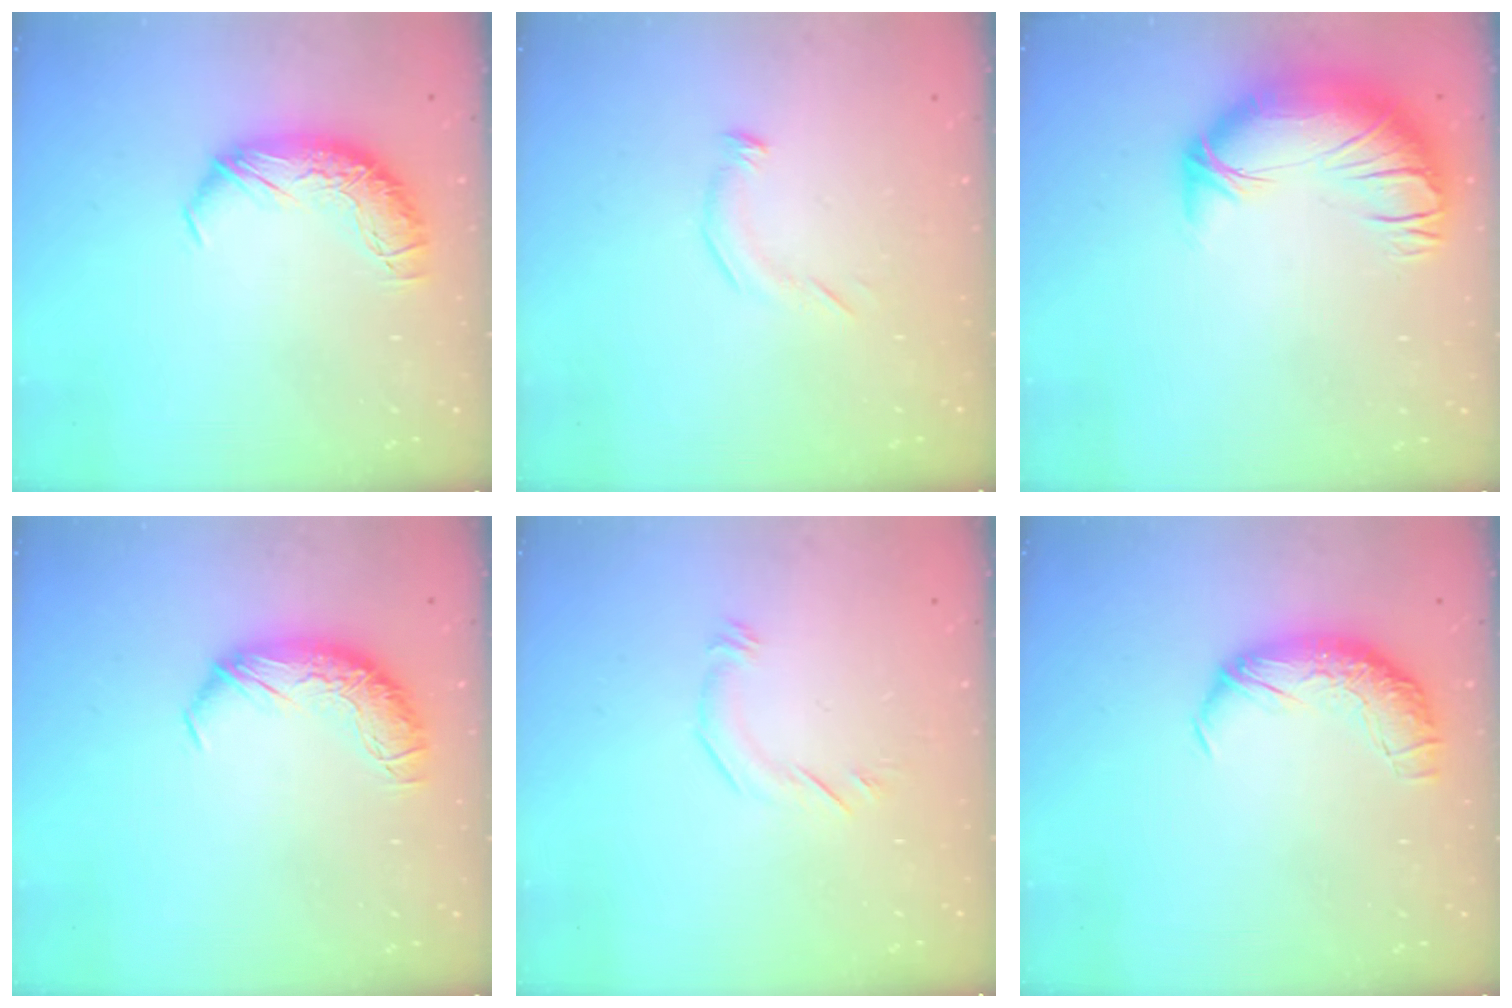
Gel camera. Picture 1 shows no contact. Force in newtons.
{"total": 3.7, "press": 3.6, "slide": 0.9}
{"total": 3.7, "press": 2.0, "slide": 3.1}
{"total": 0.0}
{"total": 5.8, "press": 5.8, "slide": 0.8}
{"total": 2.5, "press": 1.2, "slide": 2.2}